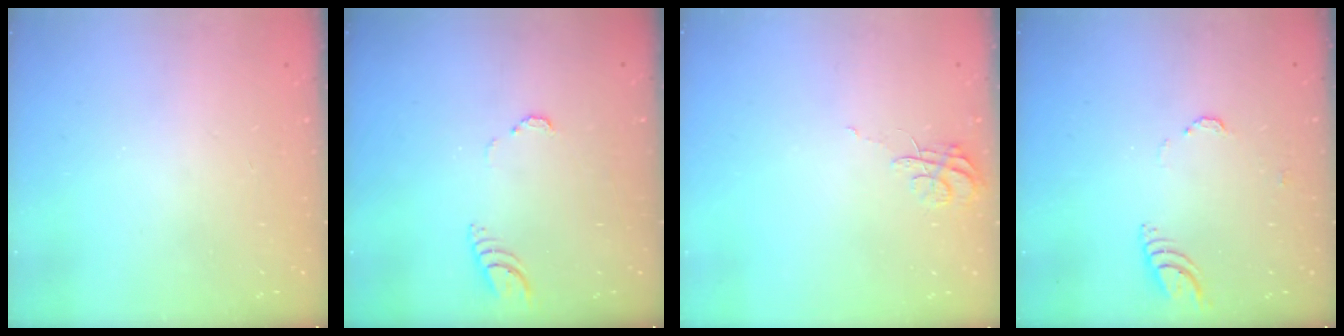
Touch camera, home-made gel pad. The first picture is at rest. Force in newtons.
{"total": 3.5, "press": 3.5, "slide": 0.3}
{"total": 6.1, "press": 6.0, "slide": 0.5}
{"total": 4.8, "press": 4.8, "slide": 0.6}